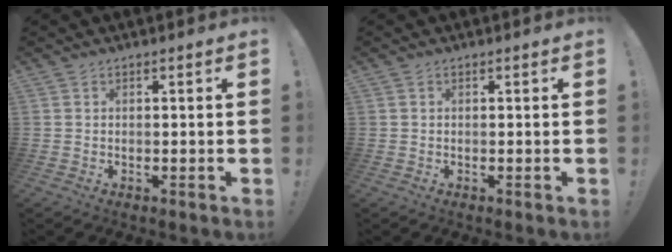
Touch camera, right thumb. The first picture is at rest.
{"total": 0.0}